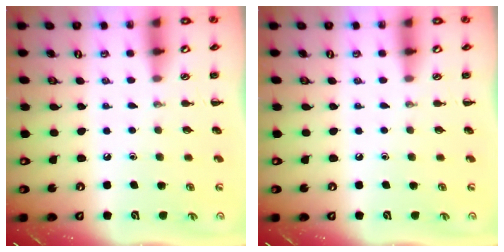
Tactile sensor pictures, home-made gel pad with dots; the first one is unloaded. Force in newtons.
{"total": 0.0}